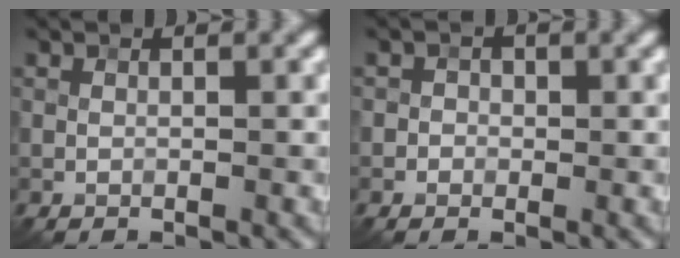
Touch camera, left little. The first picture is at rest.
{"total": 1.1, "force": [-0.1, 1.0, 0.3], "torque": [0.008, -0.002, -0.005]}